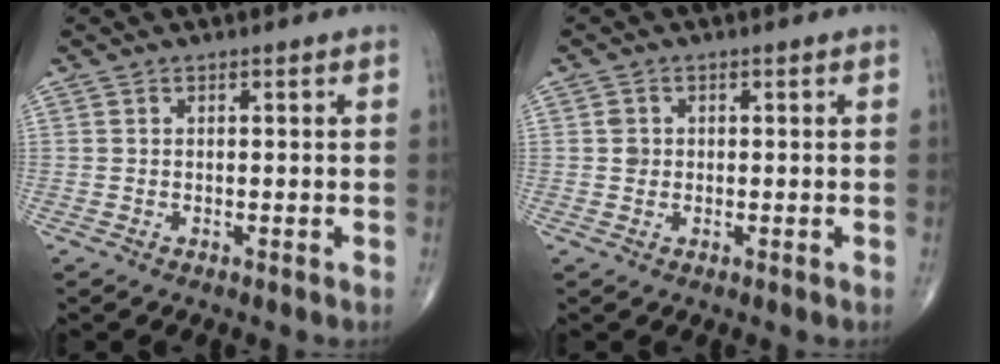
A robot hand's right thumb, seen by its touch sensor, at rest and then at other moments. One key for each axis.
{"total": 1.6, "fx": 0.1, "fy": 1.5, "fz": 0.7, "tx": -0.005, "ty": 0.002, "tz": 0.003}